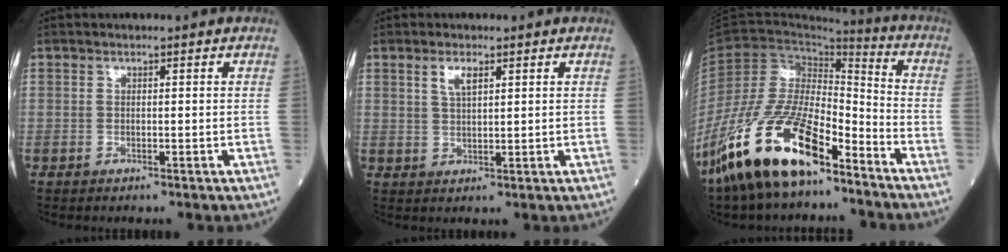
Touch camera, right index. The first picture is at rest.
{"total": 2.7, "force": [1.6, 0.8, 2.1], "torque": [-0.047, 0.004, 0.035]}
{"total": 18.1, "force": [-12.6, 5.7, 11.7], "torque": [-0.251, -0.007, -0.240]}